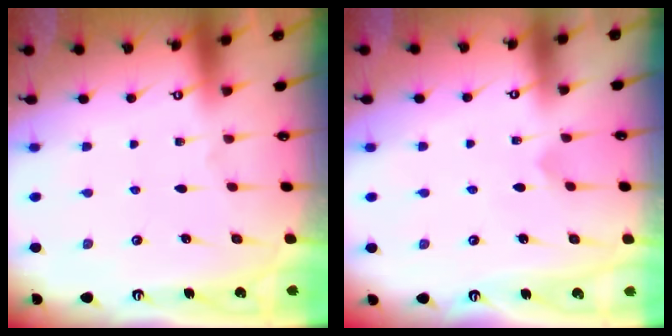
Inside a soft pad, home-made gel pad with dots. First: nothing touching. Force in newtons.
{"total": 1.5, "press": 1.5, "slide": 0.1}